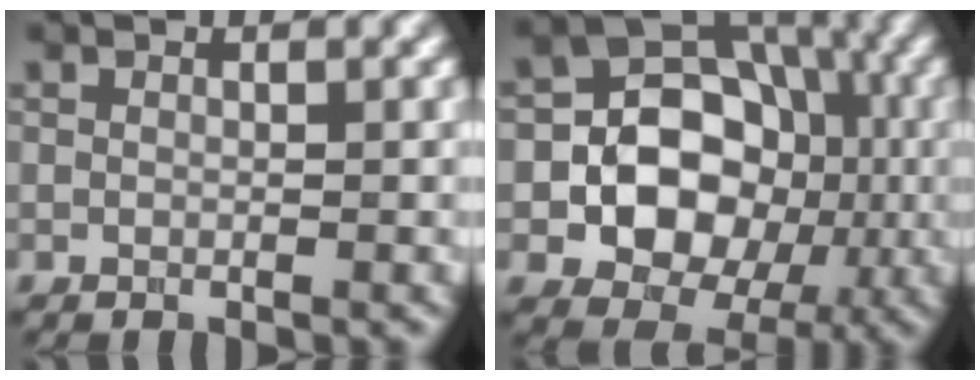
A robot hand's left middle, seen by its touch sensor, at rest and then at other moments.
{"total": 10.1, "force": [-1.5, 8.2, 5.7], "torque": [-0.061, 0.005, -0.042]}